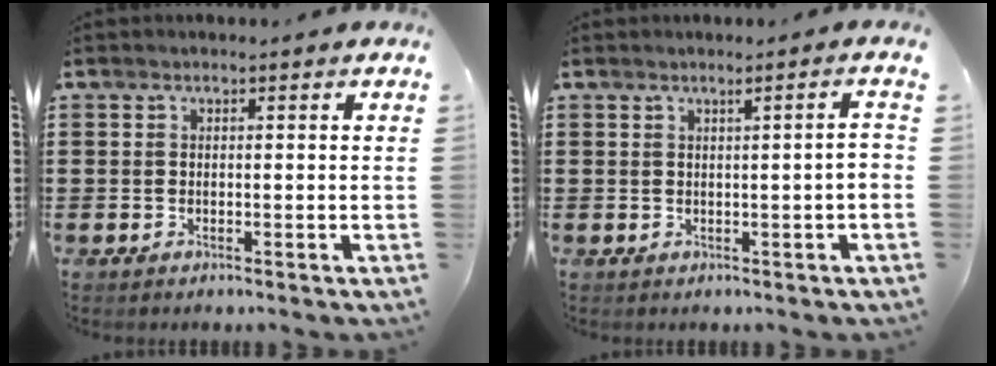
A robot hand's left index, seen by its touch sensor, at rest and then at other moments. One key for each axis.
{"total": 2.3, "fx": 0.2, "fy": -0.4, "fz": 2.3, "tx": -0.037, "ty": -0.007, "tz": 0.002}